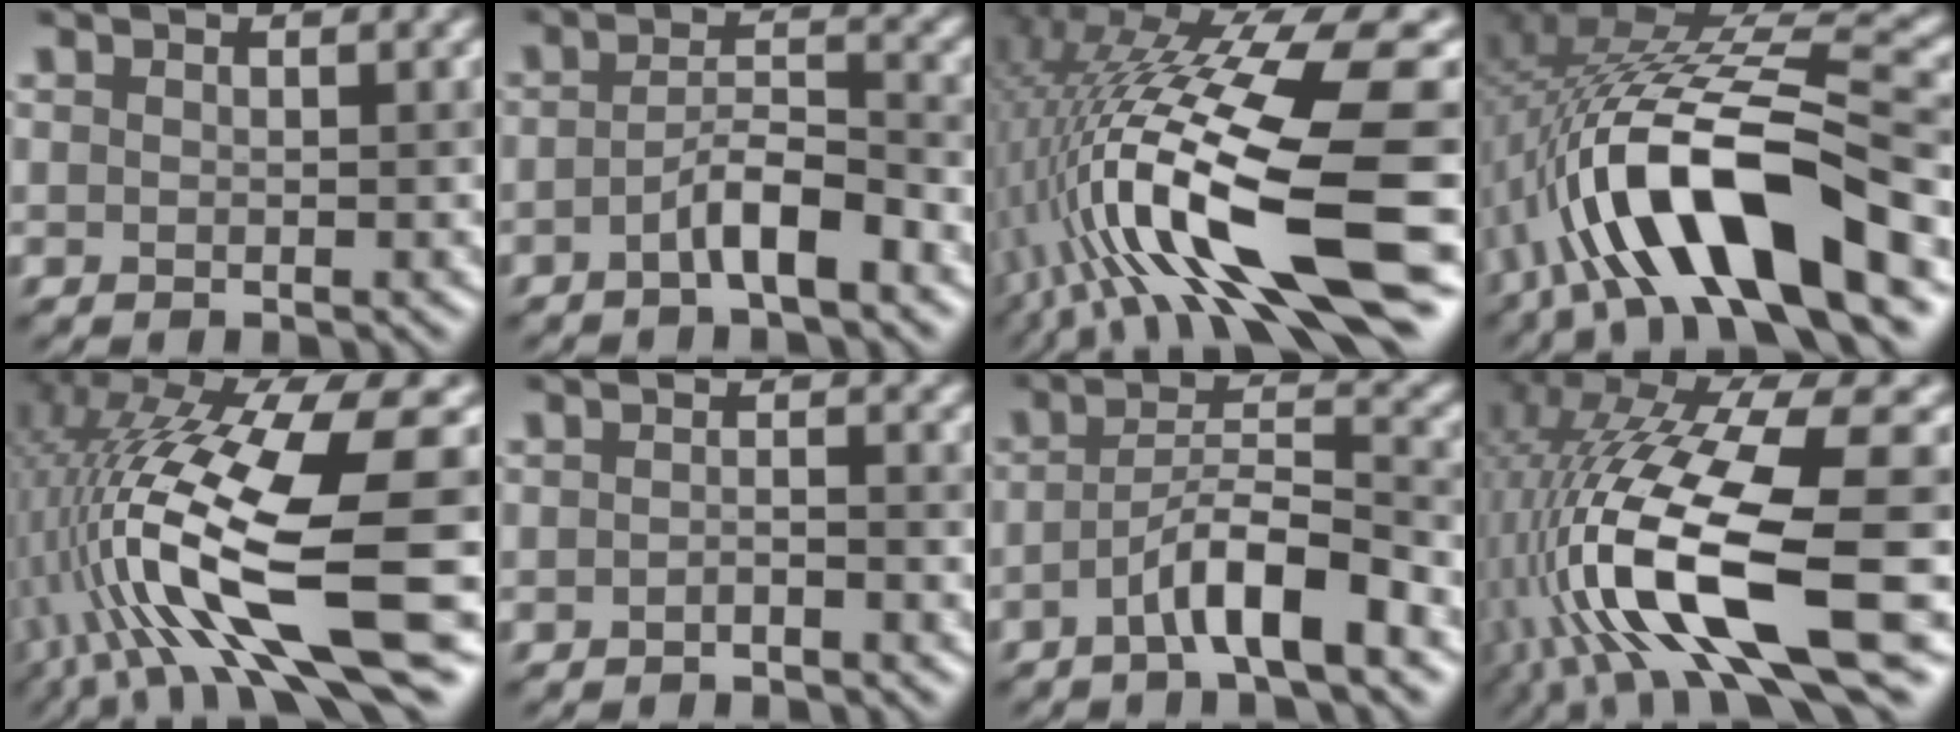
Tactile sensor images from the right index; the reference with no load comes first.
{"total": 3.5, "force": [-1.8, 0.8, 2.9], "torque": [-0.053, 0.013, -0.037]}
{"total": 16.8, "force": [-1.9, 4.3, 16.1], "torque": [-0.292, 0.017, -0.030]}
{"total": 13.3, "force": [-4.6, 4.1, 11.8], "torque": [-0.216, 0.015, -0.078]}
{"total": 15.0, "force": [-2.0, 3.7, 14.4], "torque": [-0.277, 0.009, -0.024]}
{"total": 1.0, "force": [-0.8, 0.2, 0.6], "torque": [-0.012, 0.001, -0.015]}
{"total": 5.2, "force": [-2.6, 0.9, 4.4], "torque": [-0.074, 0.014, -0.052]}
{"total": 14.5, "force": [-3.9, 4.2, 13.3], "torque": [-0.267, 0.007, -0.057]}